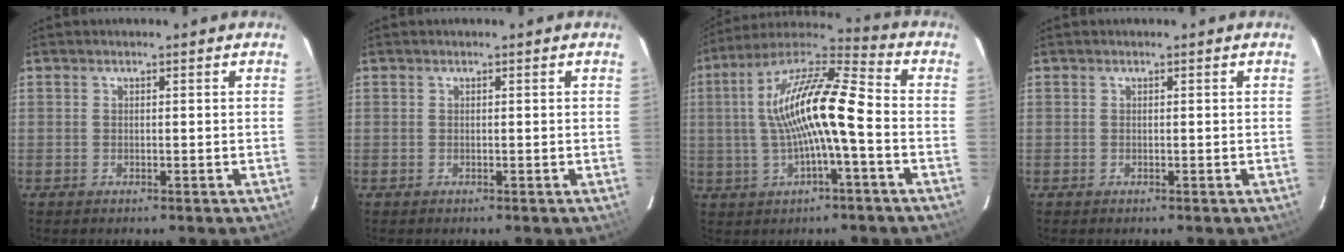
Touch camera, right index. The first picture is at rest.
{"total": 0.0}
{"total": 15.5, "force": [-1.0, 3.0, 15.2], "torque": [-0.283, 0.021, -0.022]}
{"total": 0.0}